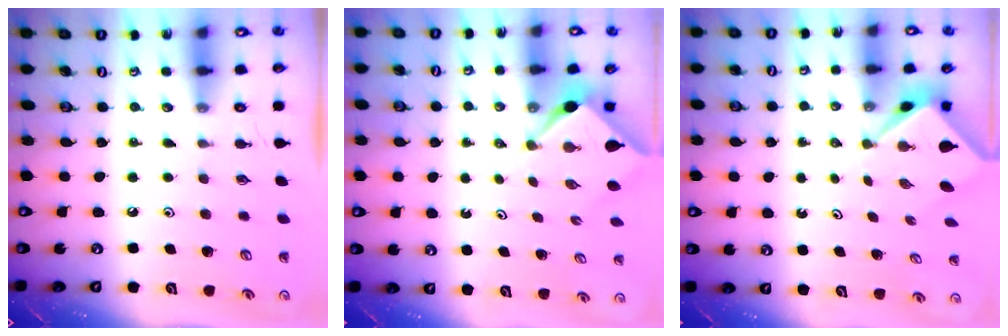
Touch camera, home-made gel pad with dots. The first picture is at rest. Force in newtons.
{"total": 2.2, "press": 2.2, "slide": 0.3}
{"total": 2.1, "press": 2.1, "slide": 0.2}